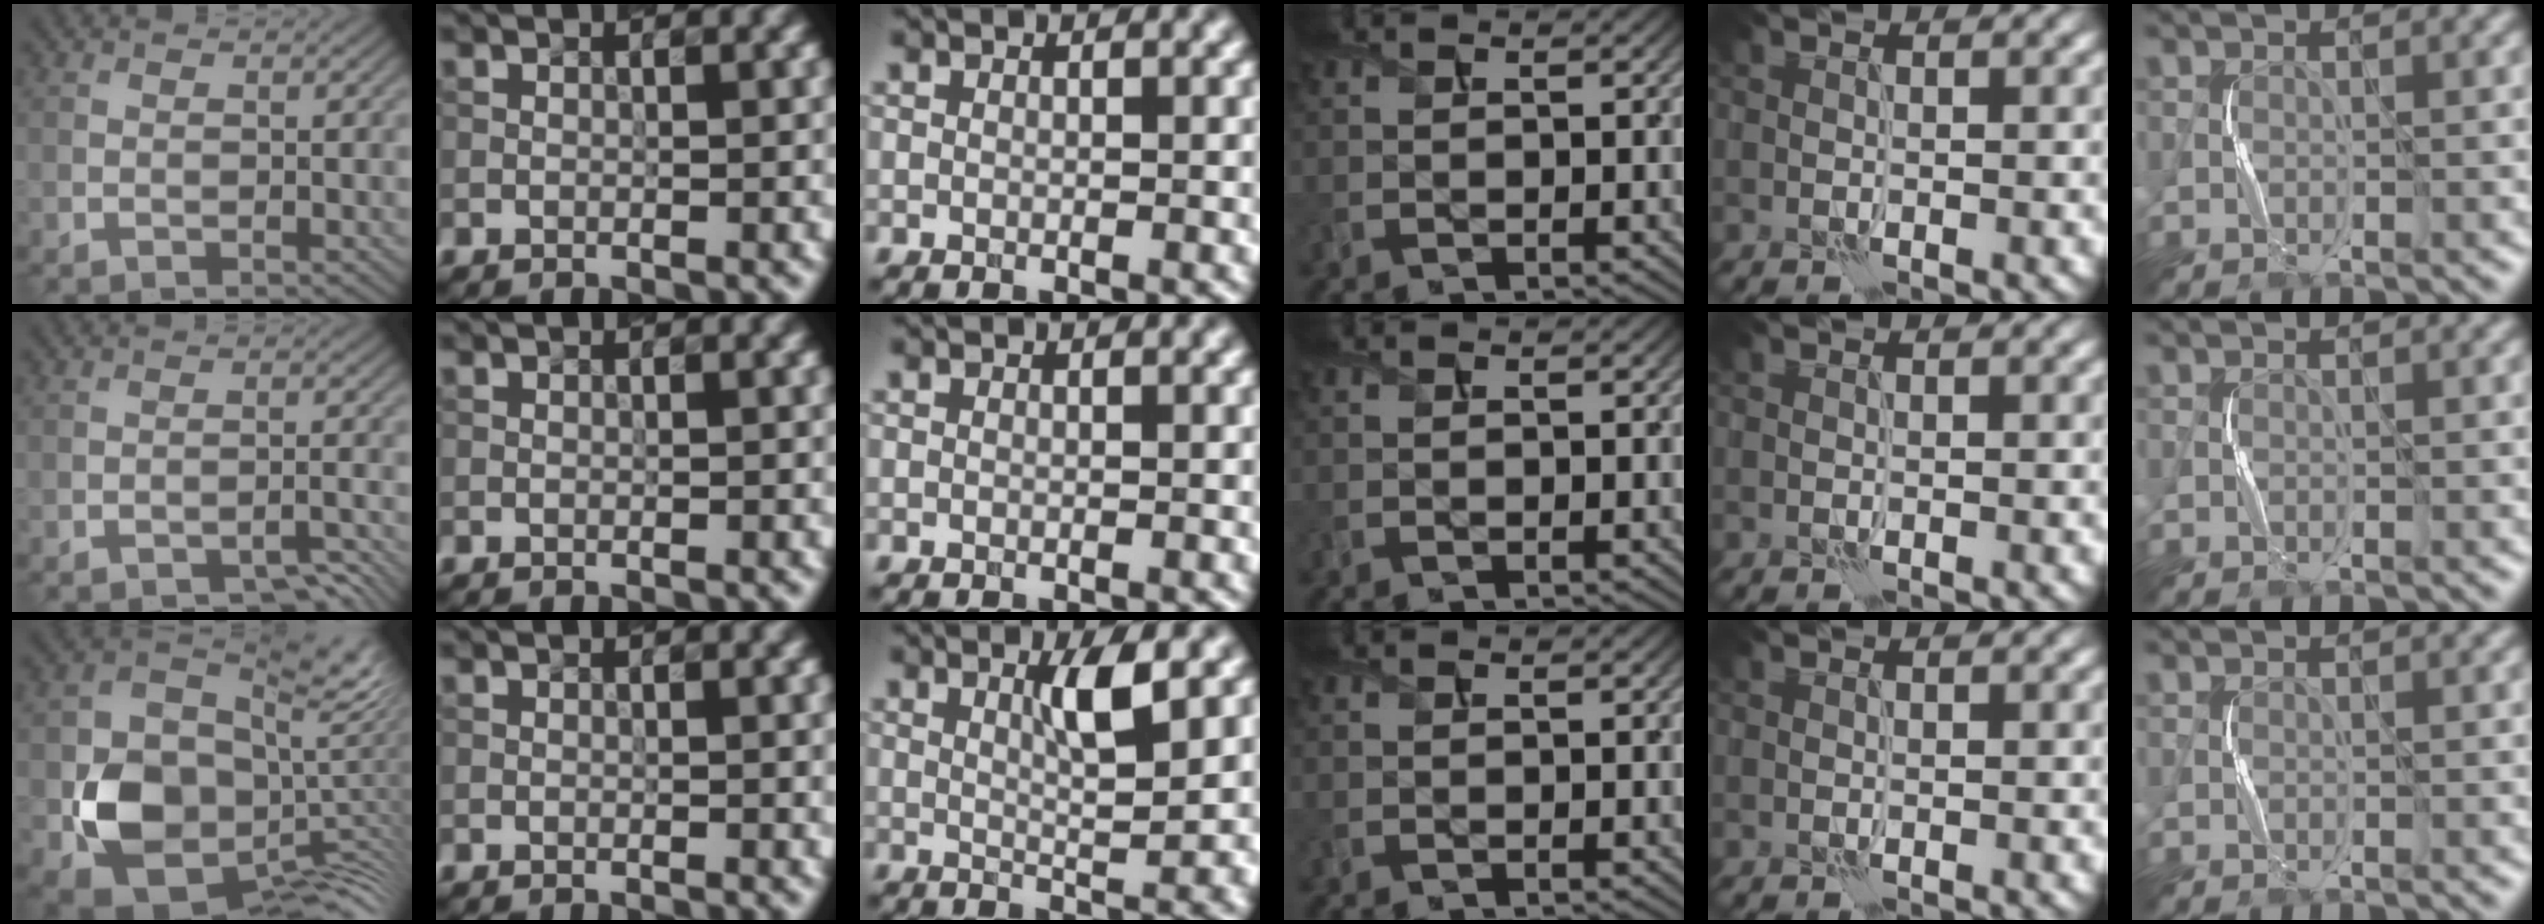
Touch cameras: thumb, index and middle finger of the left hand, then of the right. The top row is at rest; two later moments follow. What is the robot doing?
{"motion": "squeeze", "object": "stress ball aka squeeze ball"}